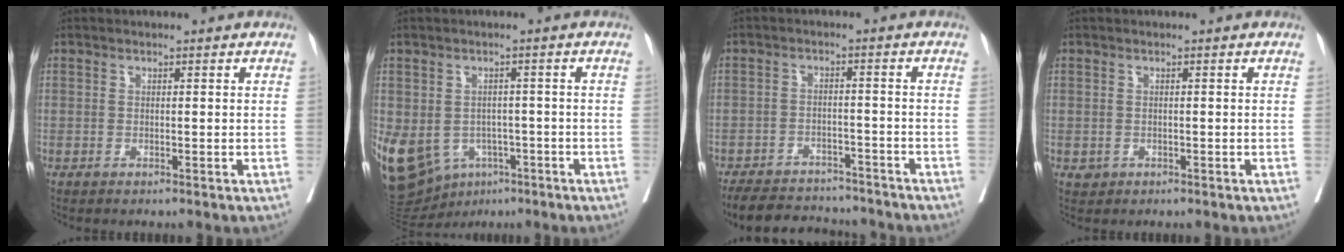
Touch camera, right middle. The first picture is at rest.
{"total": 16.2, "force": [-6.7, 12.5, 7.9], "torque": [-0.203, 0.003, -0.087]}
{"total": 14.0, "force": [-12.7, 4.2, 4.2], "torque": [-0.075, 0.004, -0.173]}
{"total": 1.0, "force": [-0.3, 0.9, 0.2], "torque": [-0.003, 0.003, 0.000]}